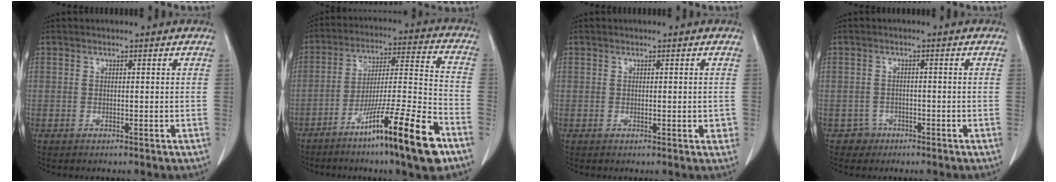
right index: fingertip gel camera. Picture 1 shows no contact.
{"total": 17.6, "force": [-10.6, -0.1, 14.1], "torque": [-0.232, -0.022, -0.180]}
{"total": 1.7, "force": [-0.3, 0.6, 1.5], "torque": [-0.016, 0.000, -0.001]}
{"total": 2.2, "force": [-1.3, 1.7, -0.4], "torque": [0.009, 0.012, -0.024]}